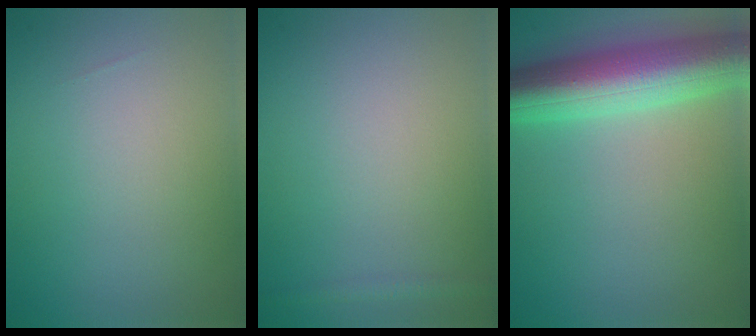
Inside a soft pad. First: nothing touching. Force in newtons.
{"total": 1.0, "press": 1.0, "slide": 0.1}
{"total": 8.6, "press": 8.6, "slide": 0.3}